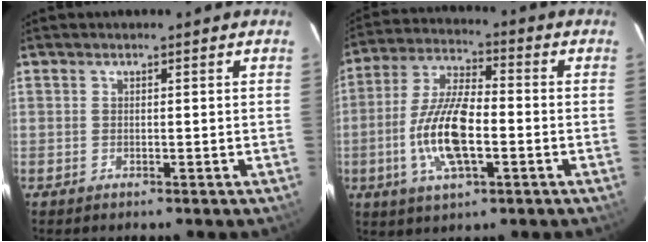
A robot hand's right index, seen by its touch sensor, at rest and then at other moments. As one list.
[{"total": 13.6, "force": [-3.4, 4.7, 12.3], "torque": [-0.255, -0.002, -0.066]}]